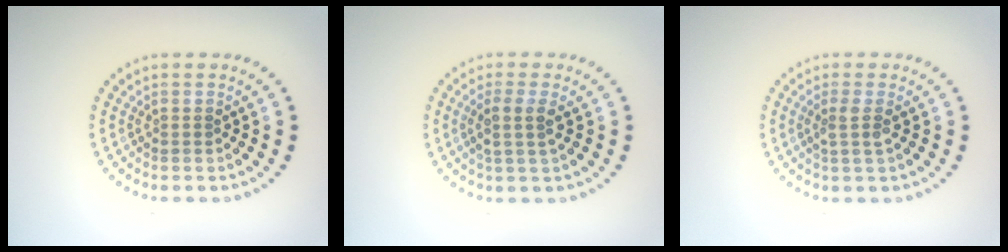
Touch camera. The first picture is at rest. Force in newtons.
{"total": 2.2, "press": 1.8, "slide": 1.2}
{"total": 1.4, "press": 1.0, "slide": 1.0}